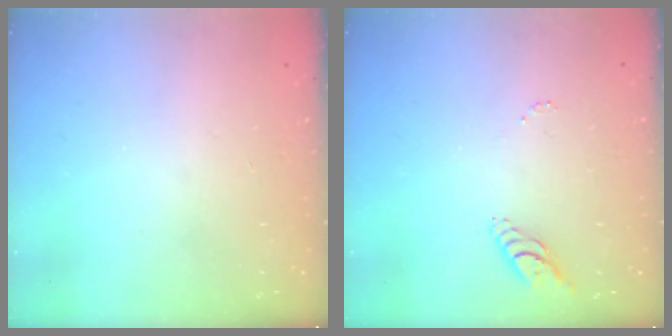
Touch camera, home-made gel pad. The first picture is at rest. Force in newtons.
{"total": 6.9, "press": 6.8, "slide": 0.7}